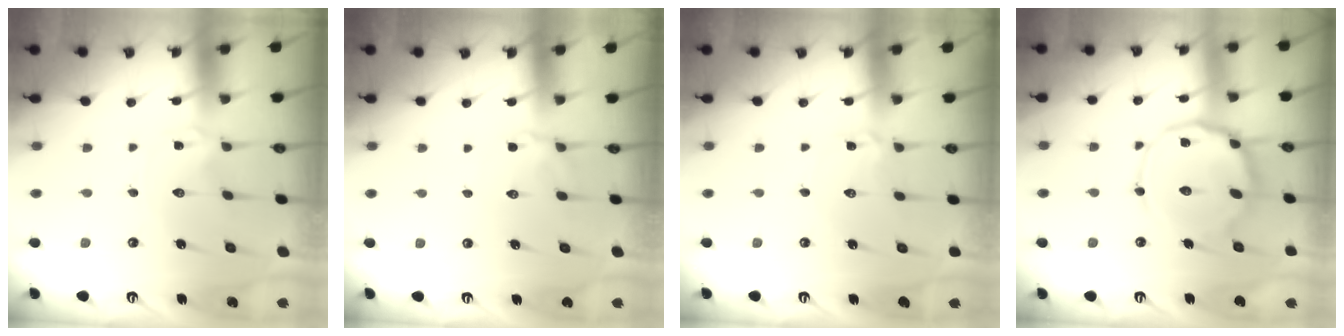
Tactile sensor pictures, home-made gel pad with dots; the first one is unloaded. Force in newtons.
{"total": 2.8, "press": 2.6, "slide": 1.1}
{"total": 2.3, "press": 2.3, "slide": 0.2}
{"total": 15.0, "press": 14.9, "slide": 1.0}